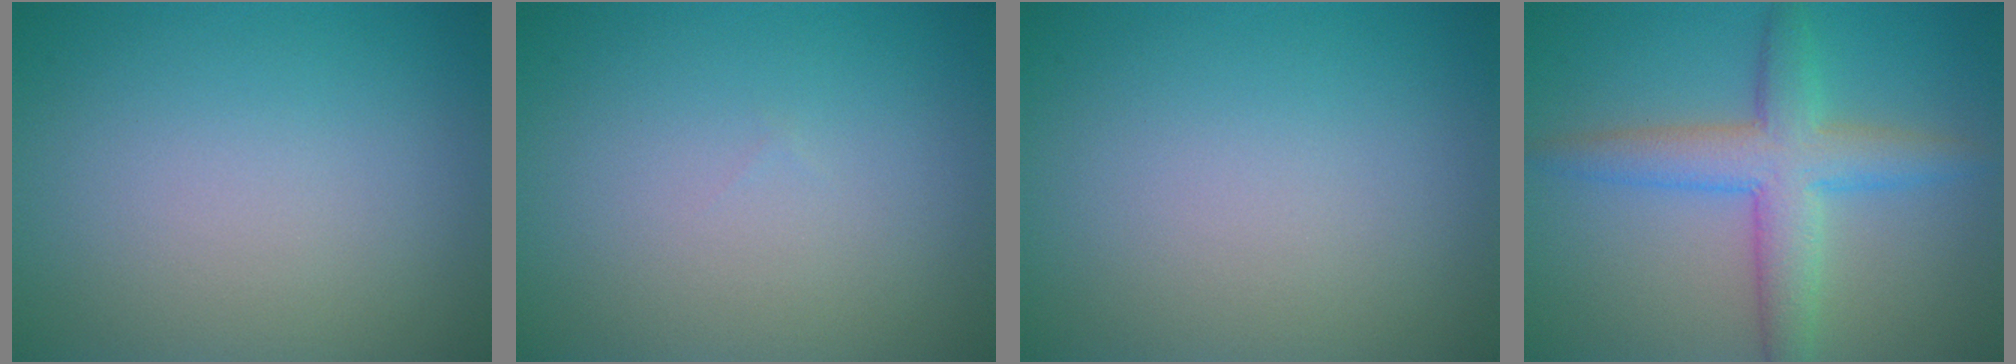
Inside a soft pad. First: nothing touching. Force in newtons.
{"total": 0.0}
{"total": 0.0}
{"total": 5.3, "press": 5.3, "slide": 0.2}